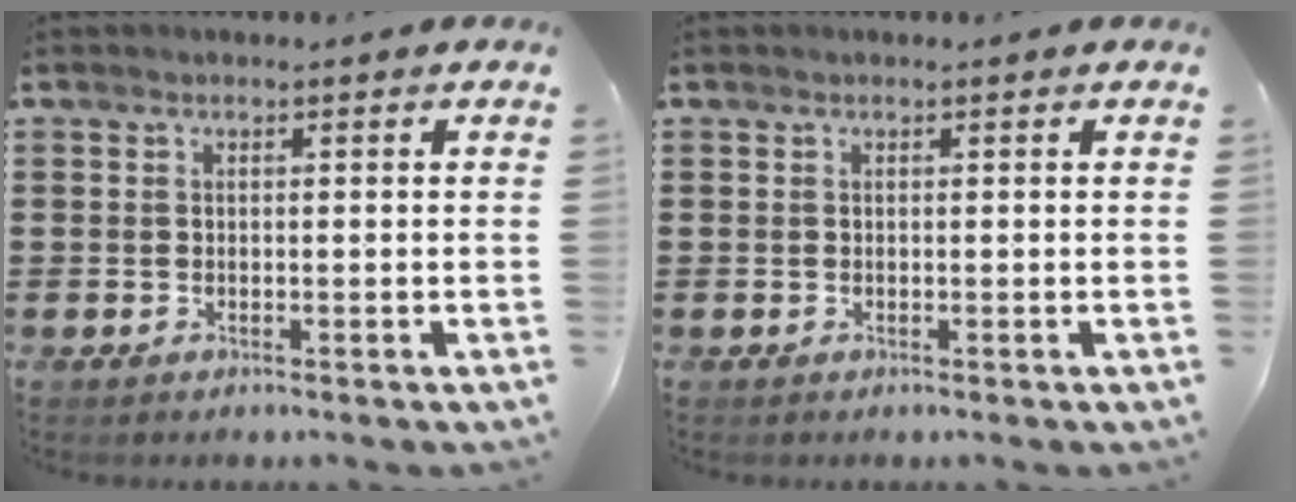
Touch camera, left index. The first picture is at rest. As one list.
[{"total": 0.0}]